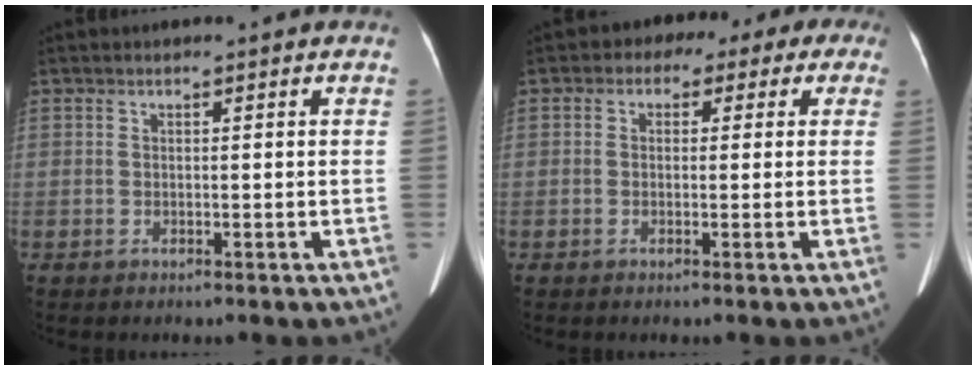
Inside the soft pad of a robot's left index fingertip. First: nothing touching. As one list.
[{"total": 7.1, "force": [2.9, 5.1, 4.0], "torque": [-0.036, 0.022, 0.021]}]